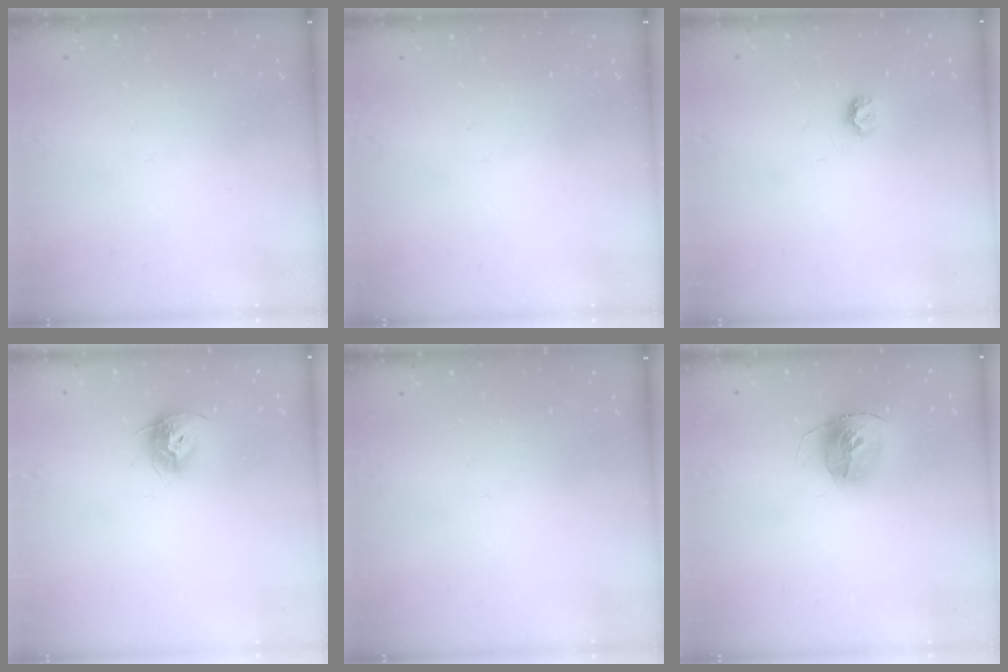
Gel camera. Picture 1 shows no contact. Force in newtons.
{"total": 0.0}
{"total": 5.5, "press": 5.4, "slide": 0.6}
{"total": 9.9, "press": 9.8, "slide": 0.5}
{"total": 0.0}
{"total": 14.3, "press": 14.3, "slide": 1.5}